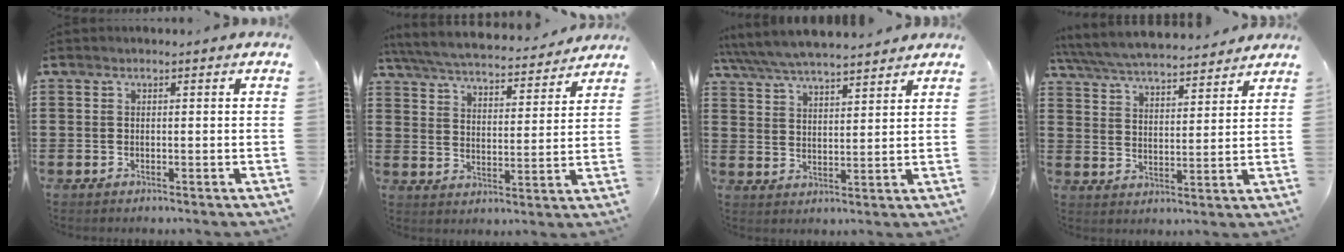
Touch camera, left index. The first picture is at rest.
{"total": 5.6, "force": [5.5, 0.1, 1.3], "torque": [-0.054, -0.038, 0.092]}
{"total": 5.9, "force": [5.6, 0.6, 1.7], "torque": [-0.056, -0.023, 0.100]}
{"total": 5.9, "force": [5.7, 0.4, 1.4], "torque": [-0.054, -0.032, 0.097]}